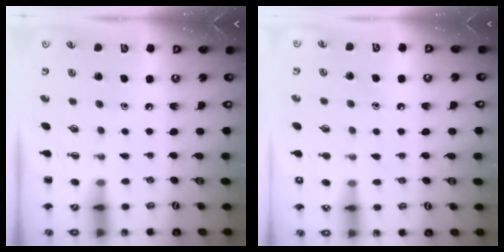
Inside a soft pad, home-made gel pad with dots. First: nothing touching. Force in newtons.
{"total": 7.9, "press": 7.5, "slide": 2.5}